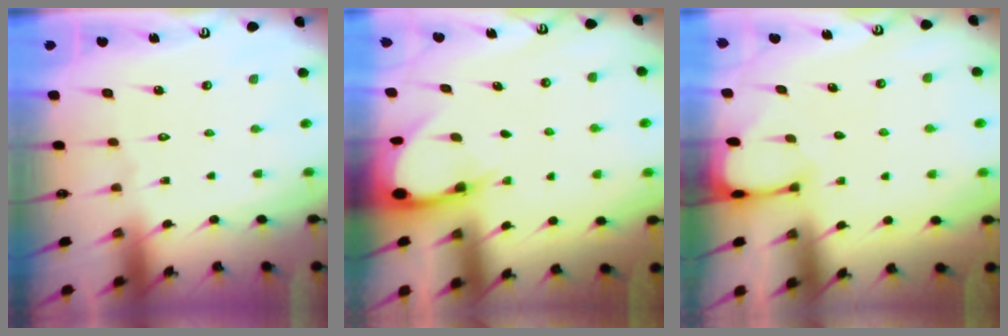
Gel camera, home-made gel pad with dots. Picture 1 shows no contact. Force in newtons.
{"total": 3.3, "press": 3.3, "slide": 0.2}
{"total": 1.2, "press": 1.2, "slide": 0.3}